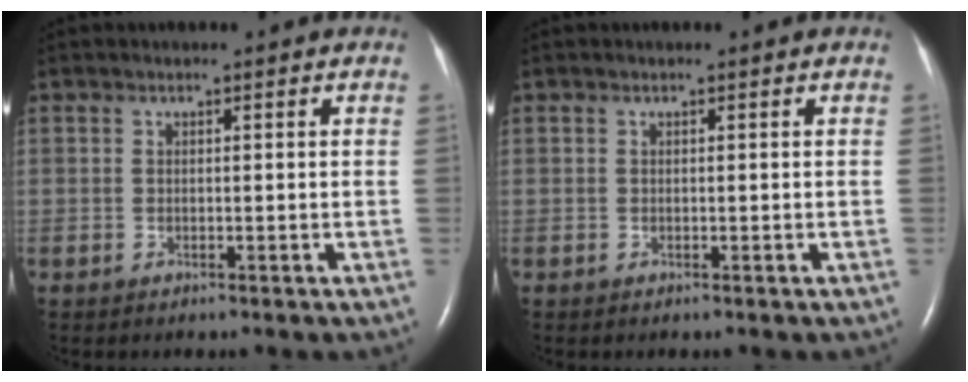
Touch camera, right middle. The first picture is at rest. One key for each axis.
{"total": 0.0}